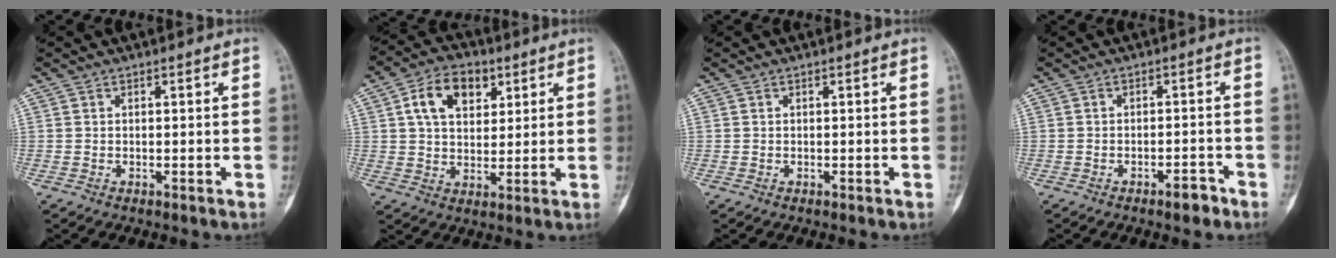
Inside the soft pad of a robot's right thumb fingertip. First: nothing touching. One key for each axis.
{"total": 10.6, "fx": 4.1, "fy": 6.9, "fz": 6.9, "tx": -0.095, "ty": -0.004, "tz": 0.067}
{"total": 0.0}
{"total": 3.0, "fx": -2.1, "fy": 1.1, "fz": 1.9, "tx": -0.022, "ty": 0.016, "tz": -0.031}